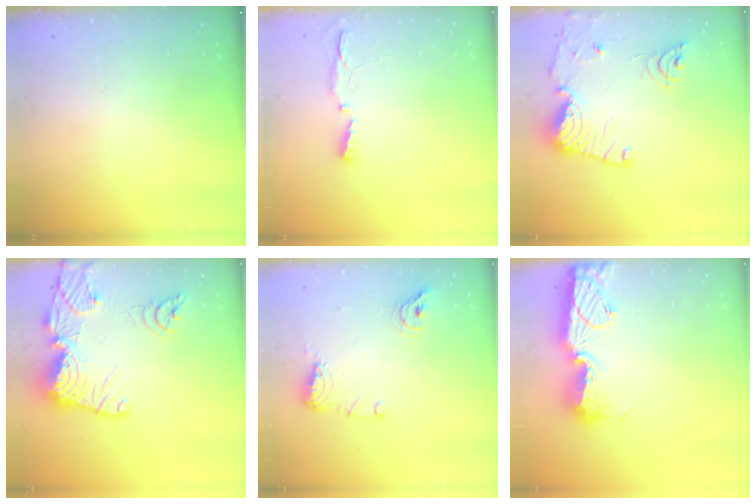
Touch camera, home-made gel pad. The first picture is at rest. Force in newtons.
{"total": 3.5, "press": 3.4, "slide": 0.8}
{"total": 15.7, "press": 15.6, "slide": 1.7}
{"total": 21.8, "press": 21.7, "slide": 2.3}
{"total": 8.9, "press": 8.7, "slide": 1.7}
{"total": 12.9, "press": 12.8, "slide": 1.2}